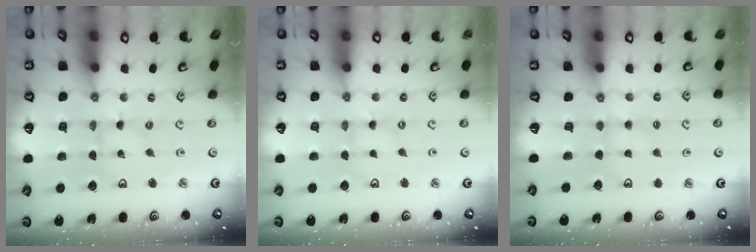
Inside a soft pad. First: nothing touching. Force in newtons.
{"total": 0.0}
{"total": 1.6, "press": 1.5, "slide": 0.4}